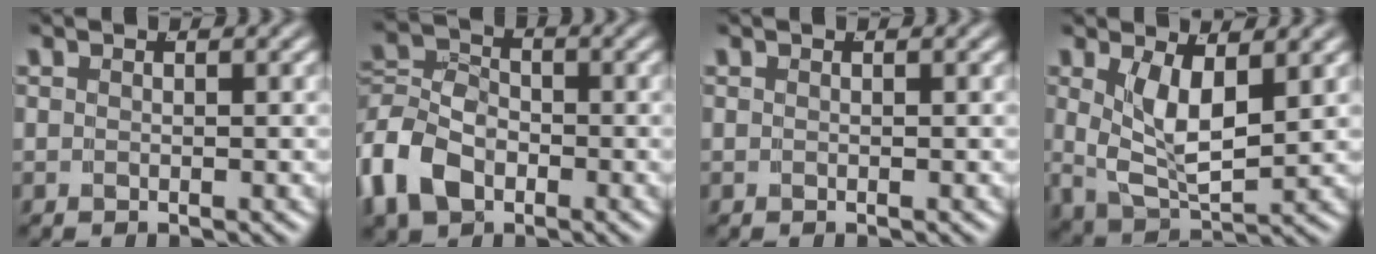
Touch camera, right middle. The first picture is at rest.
{"total": 8.1, "force": [-2.0, 6.7, 4.1], "torque": [-0.100, -0.022, -0.034]}
{"total": 0.0}
{"total": 6.2, "force": [0.9, 3.8, 4.9], "torque": [-0.107, -0.021, 0.029]}